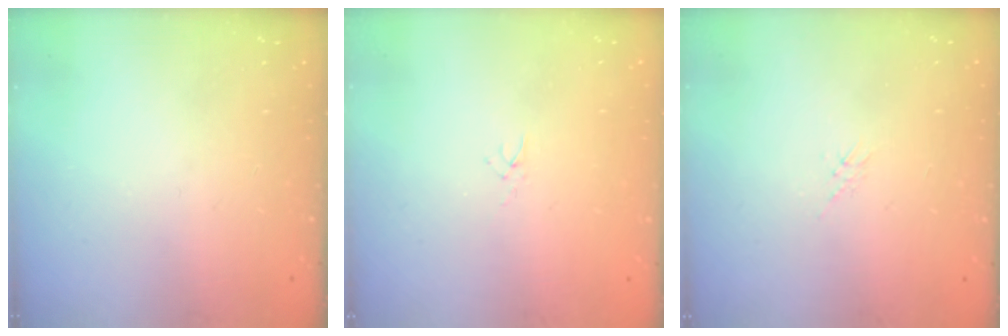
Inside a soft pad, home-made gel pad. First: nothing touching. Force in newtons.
{"total": 1.0, "press": 1.0, "slide": 0.3}
{"total": 1.7, "press": 1.6, "slide": 0.4}